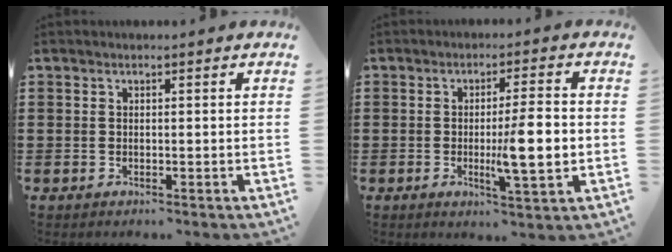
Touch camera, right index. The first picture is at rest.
{"total": 8.9, "force": [-0.7, 1.4, 8.8], "torque": [-0.133, -0.008, -0.014]}